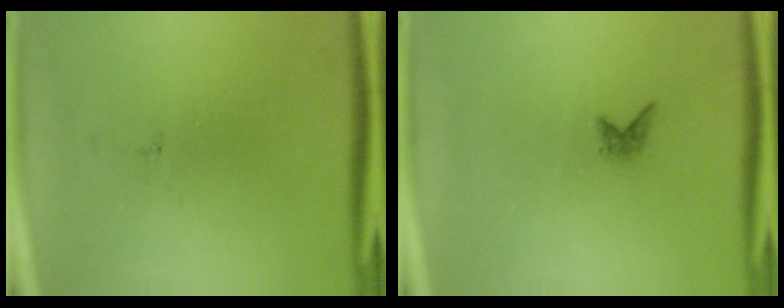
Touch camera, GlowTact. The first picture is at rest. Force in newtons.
{"total": 0.8}